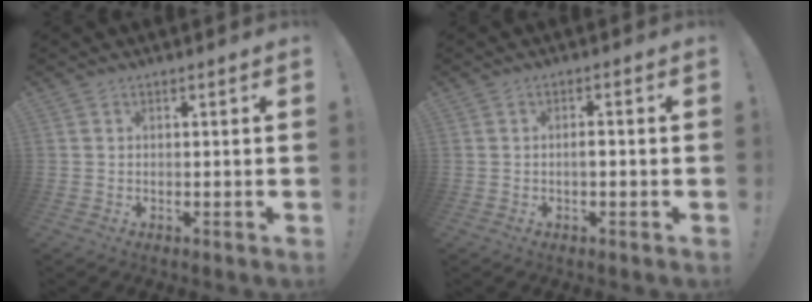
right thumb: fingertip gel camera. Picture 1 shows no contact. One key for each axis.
{"total": 1.7, "fx": -0.7, "fy": 0.4, "fz": 1.5, "tx": -0.027, "ty": 0.005, "tz": -0.013}